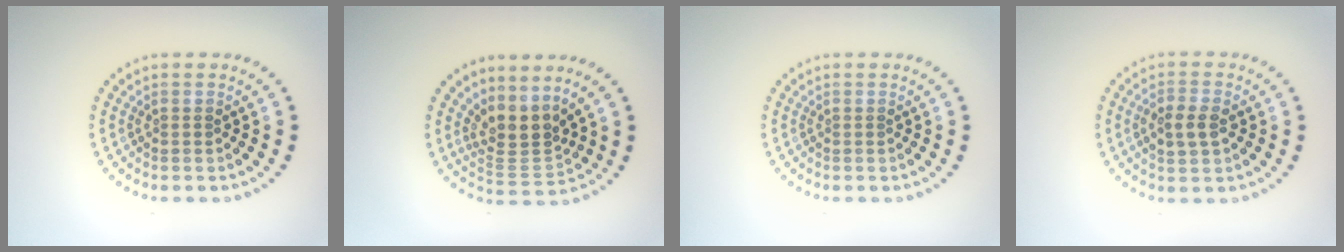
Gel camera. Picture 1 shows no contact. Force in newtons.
{"total": 3.6, "press": 2.7, "slide": 2.4}
{"total": 0.0}
{"total": 2.8, "press": 2.8, "slide": 0.3}